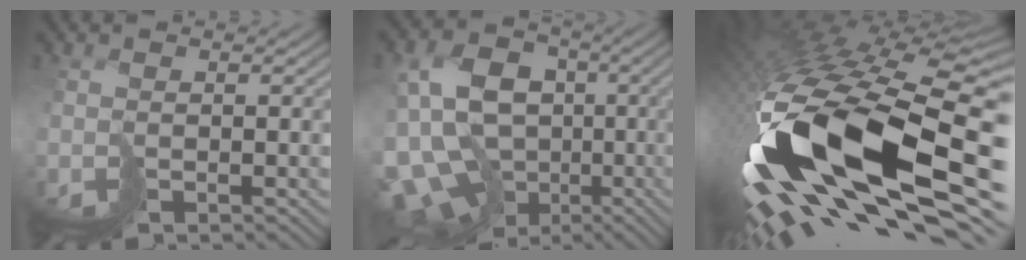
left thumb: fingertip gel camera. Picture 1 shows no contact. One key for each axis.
{"total": 16.1, "fx": -4.1, "fy": 12.2, "fz": 9.7, "tx": -0.229, "ty": -0.009, "tz": -0.057}
{"total": 19.7, "fx": -4.3, "fy": 9.0, "fz": 17.0, "tx": -0.371, "ty": -0.085, "tz": -0.035}